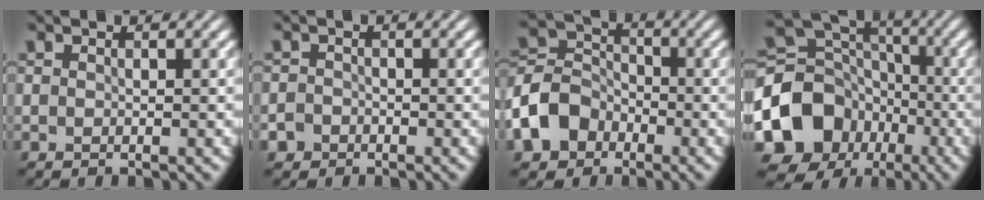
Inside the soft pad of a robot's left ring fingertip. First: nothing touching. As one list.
[{"total": 2.0, "force": [-1.3, 1.5, 0.3], "torque": [0.006, 0.002, -0.026]}, {"total": 6.2, "force": [-2.9, 4.8, 2.6], "torque": [-0.056, 0.007, -0.072]}, {"total": 11.6, "force": [-4.3, 9.6, 4.8], "torque": [-0.114, -0.015, -0.084]}]